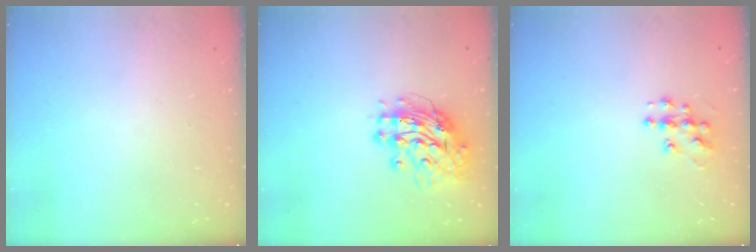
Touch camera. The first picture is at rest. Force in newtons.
{"total": 13.4, "press": 13.3, "slide": 1.3}
{"total": 8.5, "press": 8.5, "slide": 0.5}